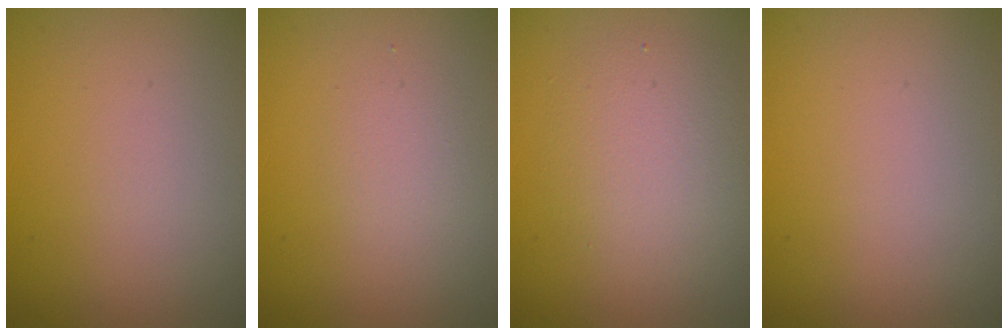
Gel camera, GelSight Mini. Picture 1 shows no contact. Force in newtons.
{"total": 1.4, "press": 1.4, "slide": 0.1}
{"total": 3.7, "press": 3.7, "slide": 0.3}
{"total": 0.0}